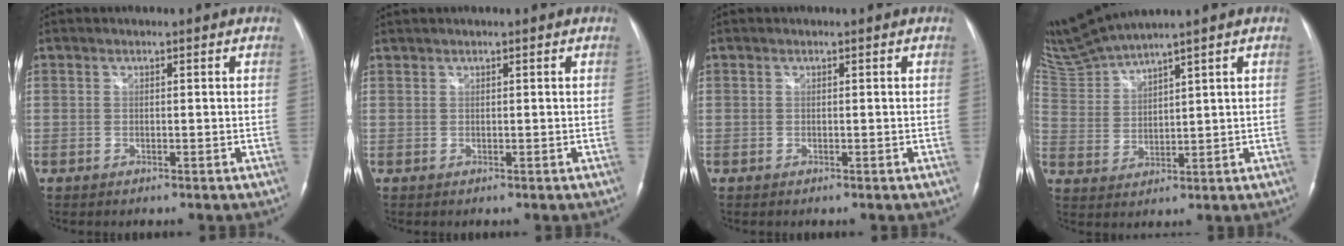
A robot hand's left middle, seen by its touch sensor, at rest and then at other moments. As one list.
[{"total": 0.6, "force": [0.6, 0.0, 0.1], "torque": [-0.008, 0.011, 0.017]}, {"total": 0.0}, {"total": 7.3, "force": [6.7, -1.5, 2.4], "torque": [-0.071, 0.002, 0.149]}]